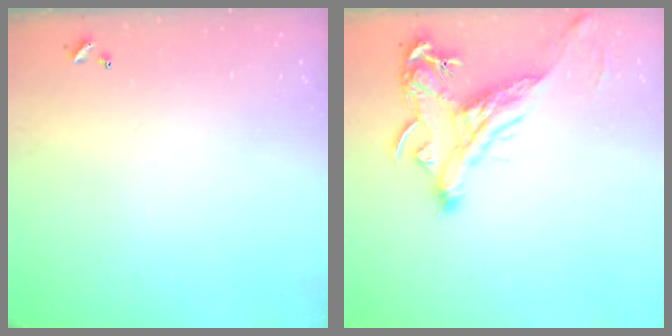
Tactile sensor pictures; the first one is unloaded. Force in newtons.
{"total": 1.4, "press": 0.8, "slide": 1.1}